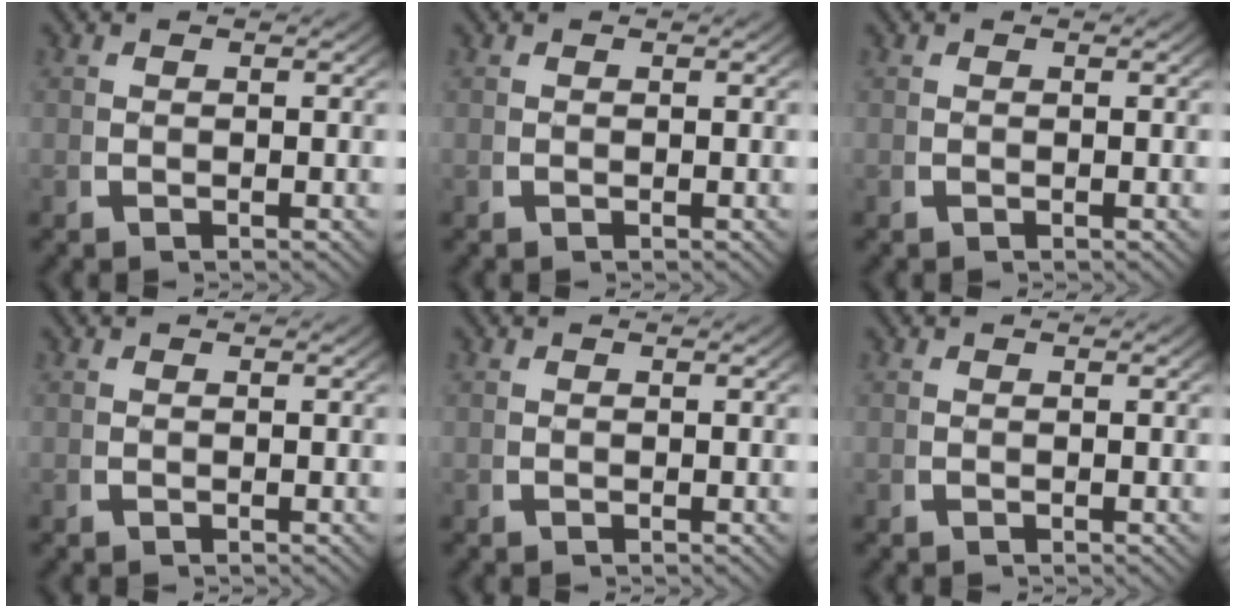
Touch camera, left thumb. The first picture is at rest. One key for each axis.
{"total": 0.0}
{"total": 0.0}
{"total": 0.0}
{"total": 0.0}
{"total": 0.0}